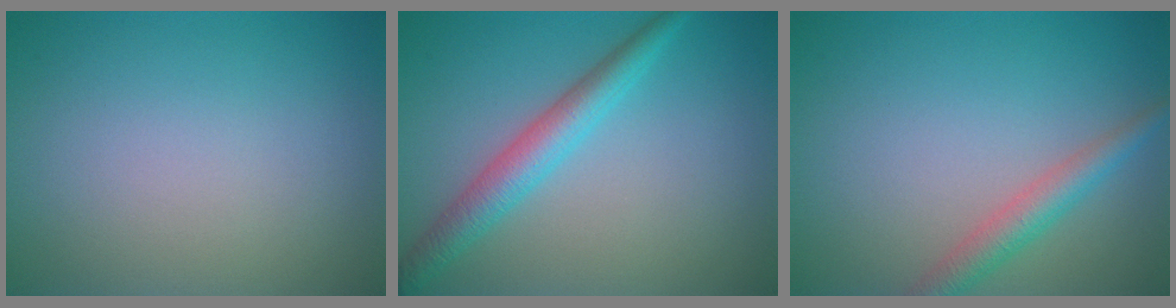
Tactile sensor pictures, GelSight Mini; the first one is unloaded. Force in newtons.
{"total": 3.7, "press": 3.7, "slide": 0.1}
{"total": 2.8, "press": 2.8, "slide": 0.2}